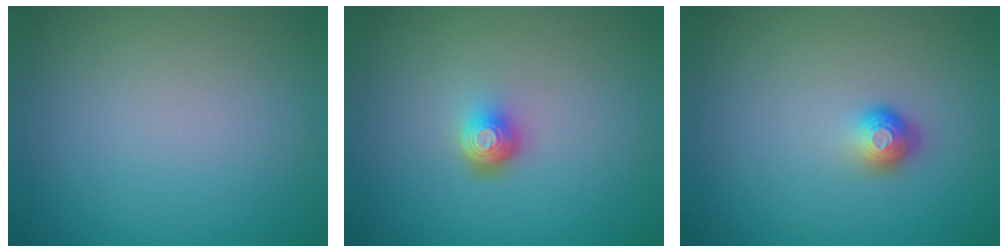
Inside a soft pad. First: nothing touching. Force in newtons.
{"total": 2.3, "press": 1.4, "slide": 1.8}
{"total": 1.8, "press": 1.2, "slide": 1.2}